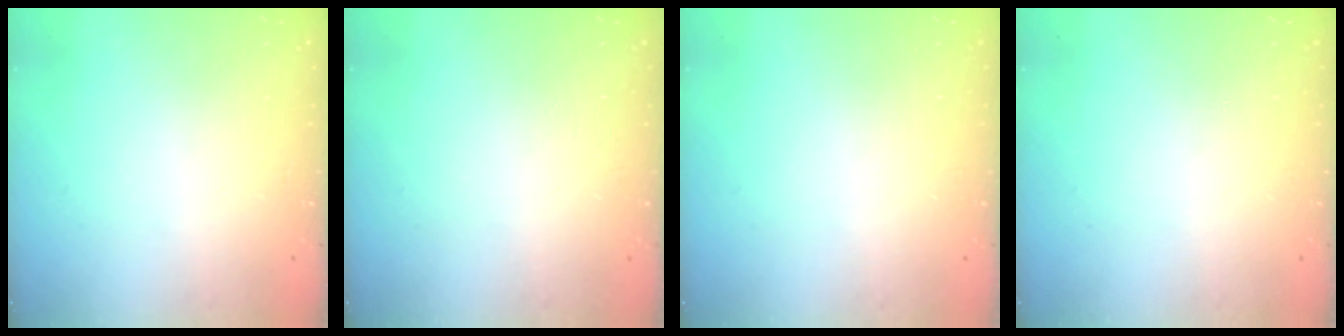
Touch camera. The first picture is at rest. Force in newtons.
{"total": 0.0}
{"total": 0.0}
{"total": 0.0}